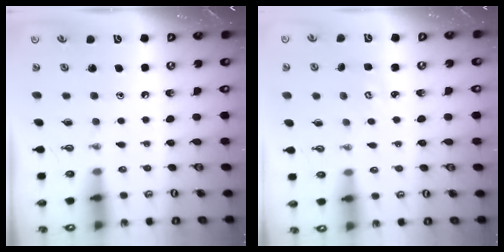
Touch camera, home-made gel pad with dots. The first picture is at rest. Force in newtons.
{"total": 2.5, "press": 2.5, "slide": 0.2}